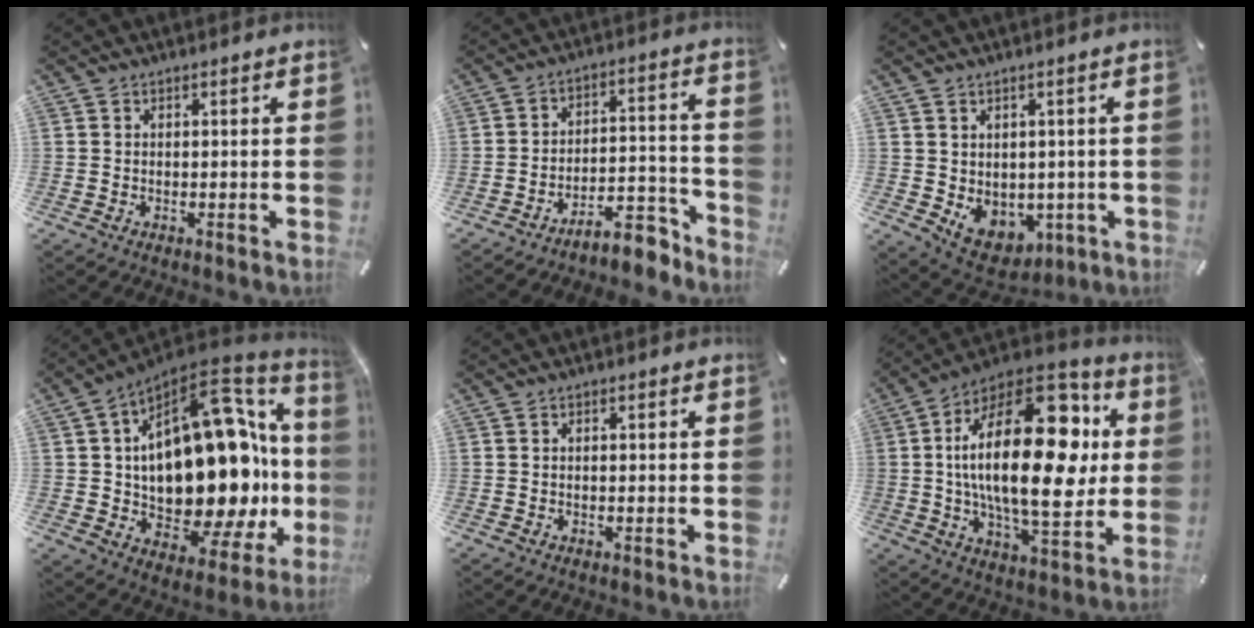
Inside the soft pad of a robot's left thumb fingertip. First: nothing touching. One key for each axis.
{"total": 9.9, "fx": -7.6, "fy": 4.2, "fz": 4.8, "tx": -0.043, "ty": 0.043, "tz": -0.133}
{"total": 6.9, "fx": 0.3, "fy": 6.4, "fz": 2.6, "tx": -0.035, "ty": -0.018, "tz": 0.012}
{"total": 28.2, "fx": 2.5, "fy": 15.4, "fz": 23.5, "tx": -0.385, "ty": -0.065, "tz": 0.059}
{"total": 0.8, "fx": -0.1, "fy": 0.3, "fz": 0.7, "tx": -0.013, "ty": 0.000, "tz": -0.002}
{"total": 32.6, "fx": 4.6, "fy": 15.9, "fz": 28.2, "tx": -0.502, "ty": -0.023, "tz": 0.073}